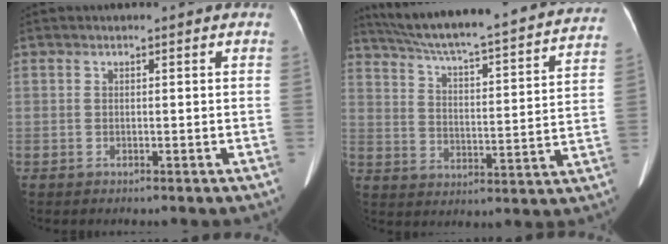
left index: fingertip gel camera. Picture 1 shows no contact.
{"total": 31.4, "force": [28.2, 3.3, 13.4], "torque": [-0.221, -0.044, 0.364]}